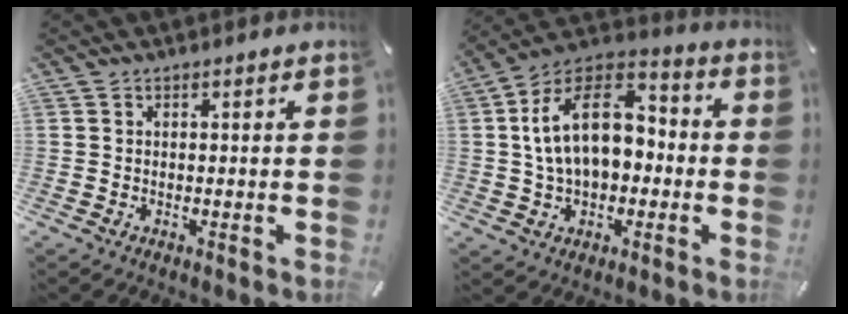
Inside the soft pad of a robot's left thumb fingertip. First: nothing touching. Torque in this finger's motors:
{"motor_torque": [1.98, 3.03, 1.53, -0.27, 0.24]}